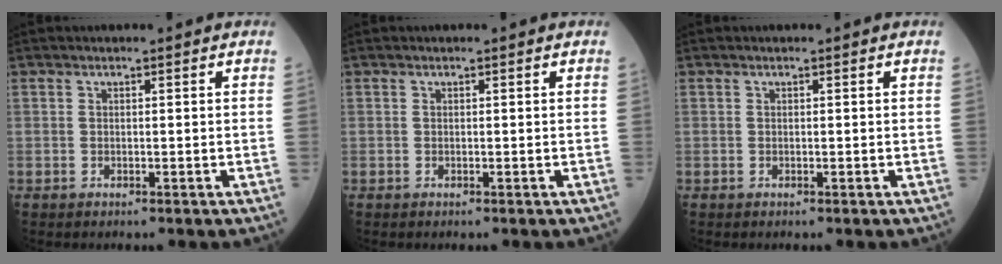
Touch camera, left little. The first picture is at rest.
{"total": 0.0}
{"total": 0.0}